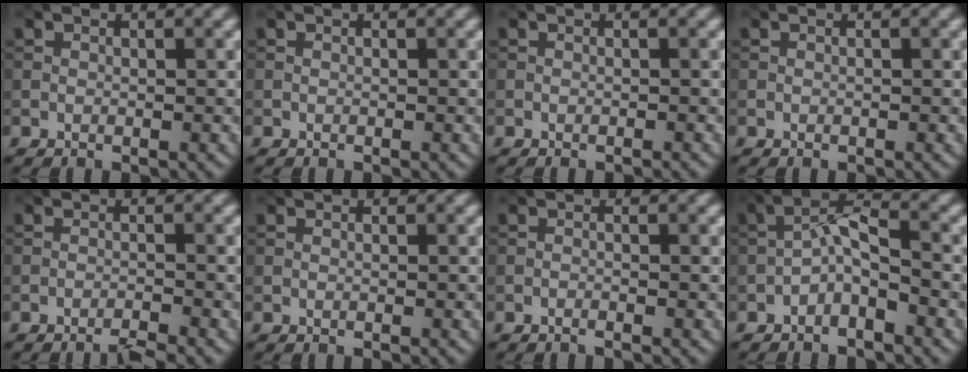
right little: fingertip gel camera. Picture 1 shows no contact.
{"total": 0.0}
{"total": 0.6, "force": [-0.5, 0.1, 0.3], "torque": [0.002, 0.001, -0.009]}
{"total": 0.0}
{"total": 1.9, "force": [-1.5, 0.1, 1.1], "torque": [-0.018, 0.002, -0.035]}
{"total": 0.0}
{"total": 0.6, "force": [-0.5, 0.0, 0.3], "torque": [-0.005, 0.001, -0.012]}
{"total": 3.1, "force": [-1.7, 1.0, 2.4], "torque": [-0.044, 0.014, -0.041]}